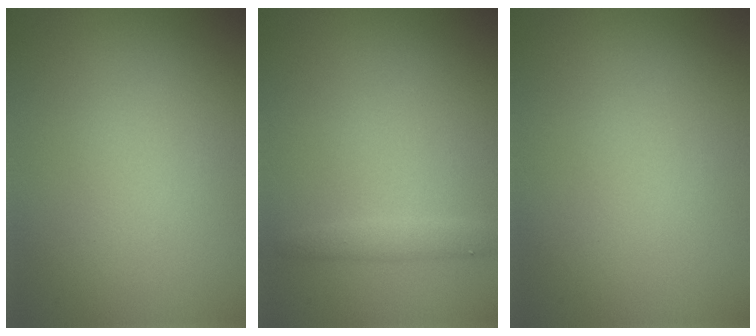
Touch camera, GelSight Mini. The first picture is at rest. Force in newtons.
{"total": 1.3, "press": 1.3, "slide": 0.2}
{"total": 0.0}